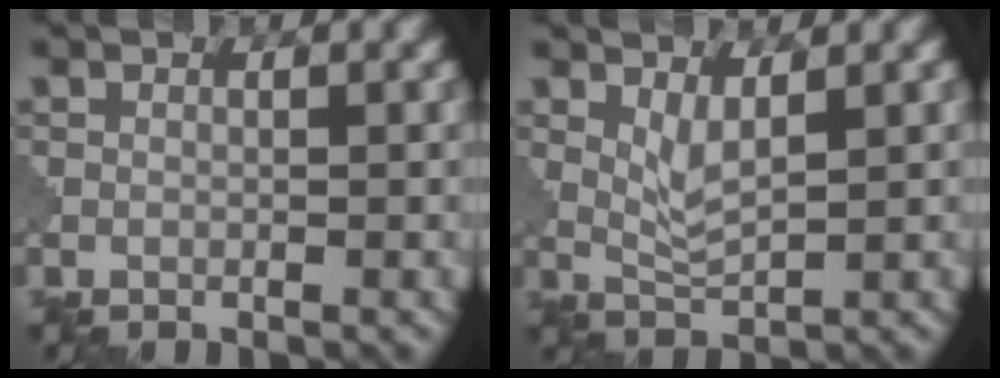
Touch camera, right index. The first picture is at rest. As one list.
[{"total": 2.2, "force": [1.1, 0.6, 1.9], "torque": [-0.045, -0.009, 0.025]}]